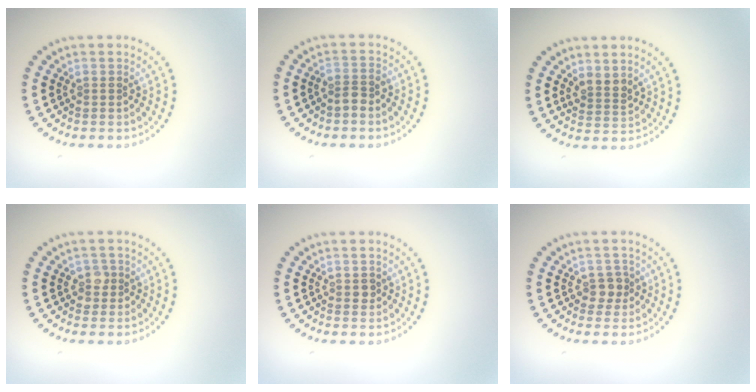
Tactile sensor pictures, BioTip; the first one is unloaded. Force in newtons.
{"total": 1.5, "press": 1.3, "slide": 0.8}
{"total": 2.0, "press": 1.6, "slide": 1.2}
{"total": 1.4, "press": 1.2, "slide": 0.7}
{"total": 0.9, "press": 0.9, "slide": 0.1}
{"total": 1.6, "press": 1.4, "slide": 0.8}